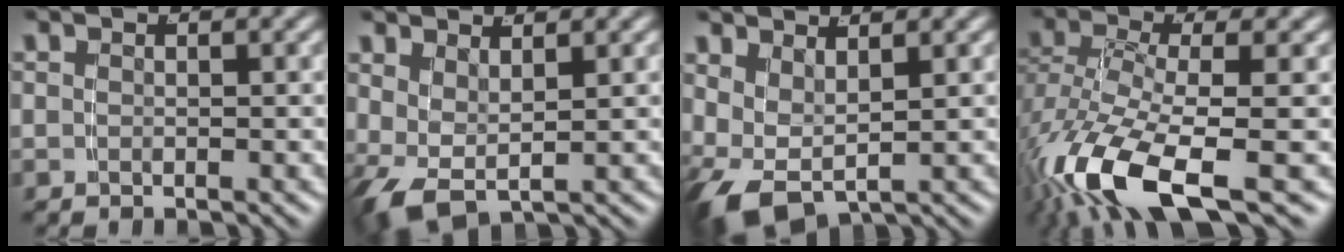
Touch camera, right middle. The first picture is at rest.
{"total": 5.3, "force": [-1.0, 4.0, 3.2], "torque": [-0.100, -0.032, -0.003]}
{"total": 6.5, "force": [-1.5, 5.3, 3.6], "torque": [-0.114, -0.035, -0.014]}
{"total": 8.0, "force": [-3.7, 2.9, 6.5], "torque": [-0.153, -0.044, -0.037]}